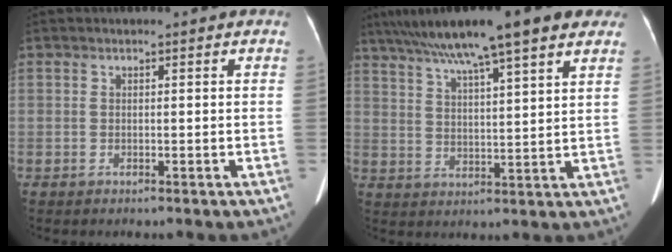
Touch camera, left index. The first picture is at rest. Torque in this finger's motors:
{"motor_torque": [0.83, -1.31, 0.28, 0.21]}